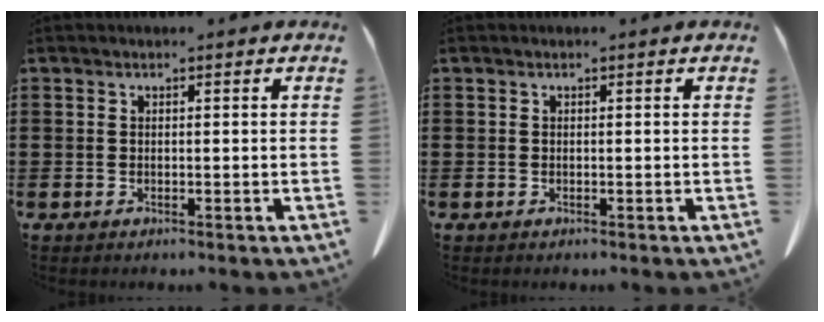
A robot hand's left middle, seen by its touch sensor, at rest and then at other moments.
{"total": 0.0}